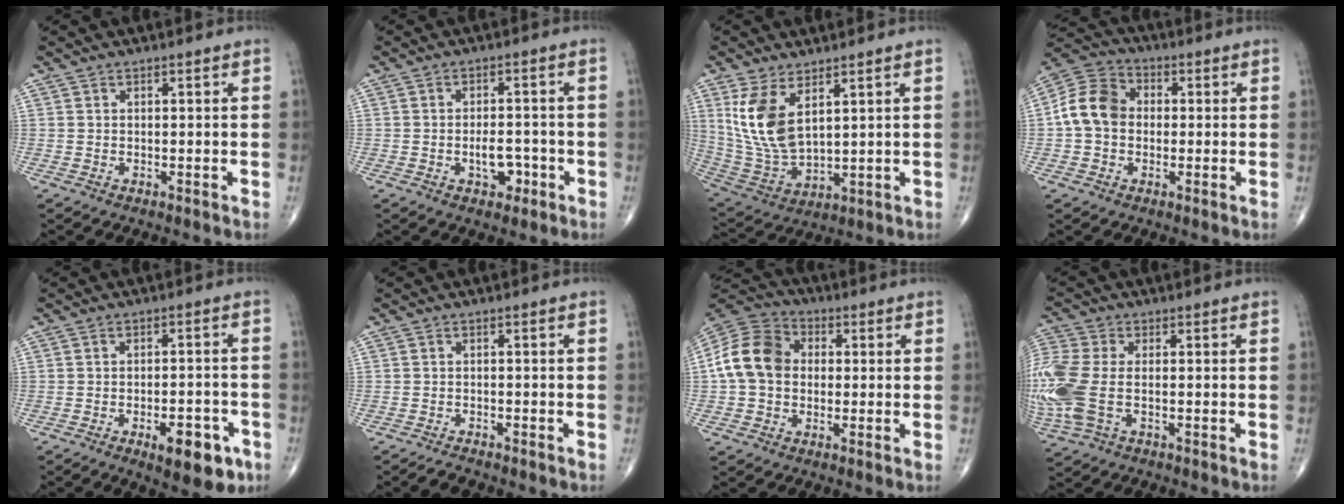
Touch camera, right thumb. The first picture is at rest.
{"total": 4.5, "force": [-1.9, 2.6, 3.1], "torque": [-0.030, 0.014, -0.026]}
{"total": 12.4, "force": [4.8, 6.2, 9.7], "torque": [-0.194, -0.025, 0.114]}
{"total": 10.0, "force": [-0.1, 8.0, 6.0], "torque": [-0.104, 0.030, -0.015]}
{"total": 9.5, "force": [-4.7, 3.8, 7.3], "torque": [-0.078, 0.019, -0.060]}
{"total": 2.3, "force": [-2.2, 0.4, 0.7], "torque": [-0.018, 0.004, -0.036]}
{"total": 12.7, "force": [0.4, 10.0, 7.8], "torque": [-0.138, 0.033, -0.002]}
{"total": 14.5, "force": [-2.0, 8.4, 11.6], "torque": [-0.319, 0.002, -0.033]}